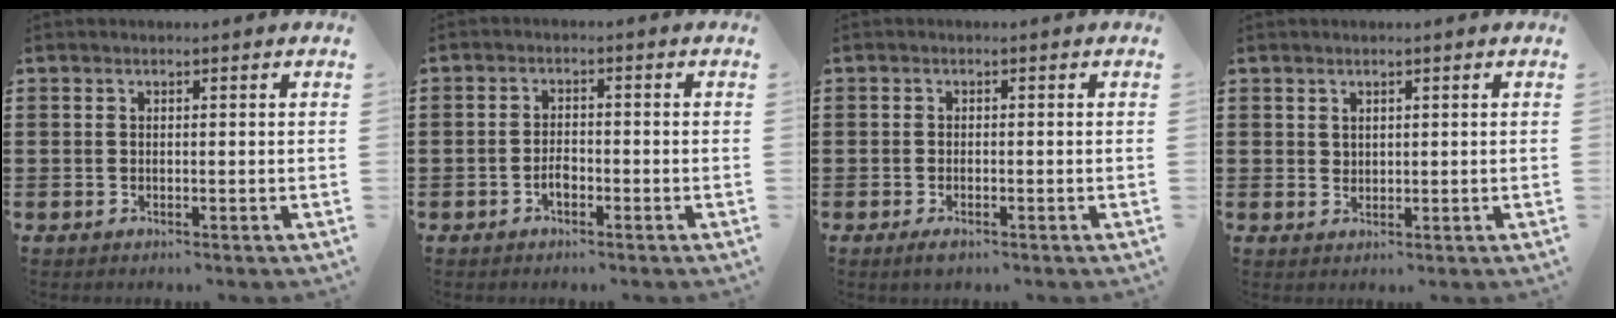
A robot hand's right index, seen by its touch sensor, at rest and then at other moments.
{"total": 2.1, "force": [-1.1, 1.1, 1.4], "torque": [-0.027, 0.003, -0.023]}
{"total": 1.1, "force": [-0.7, 0.3, 0.7], "torque": [-0.013, -0.003, -0.013]}
{"total": 1.4, "force": [1.1, 0.8, 0.2], "torque": [-0.005, 0.002, 0.021]}